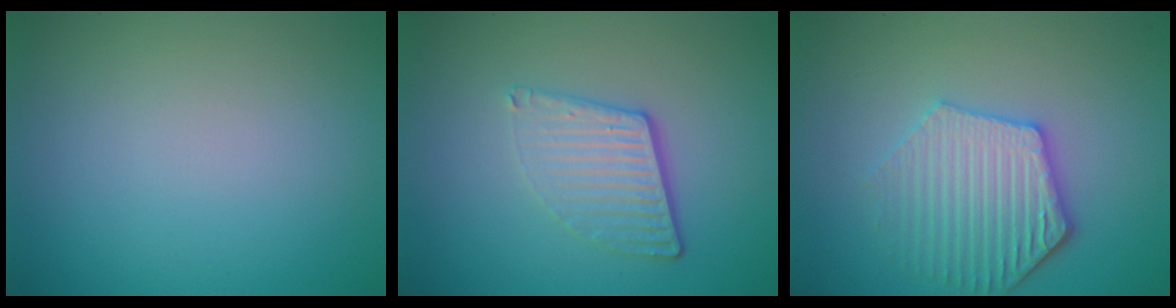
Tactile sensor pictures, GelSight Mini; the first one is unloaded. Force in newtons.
{"total": 4.1, "press": 2.7, "slide": 3.1}
{"total": 4.5, "press": 4.0, "slide": 2.0}